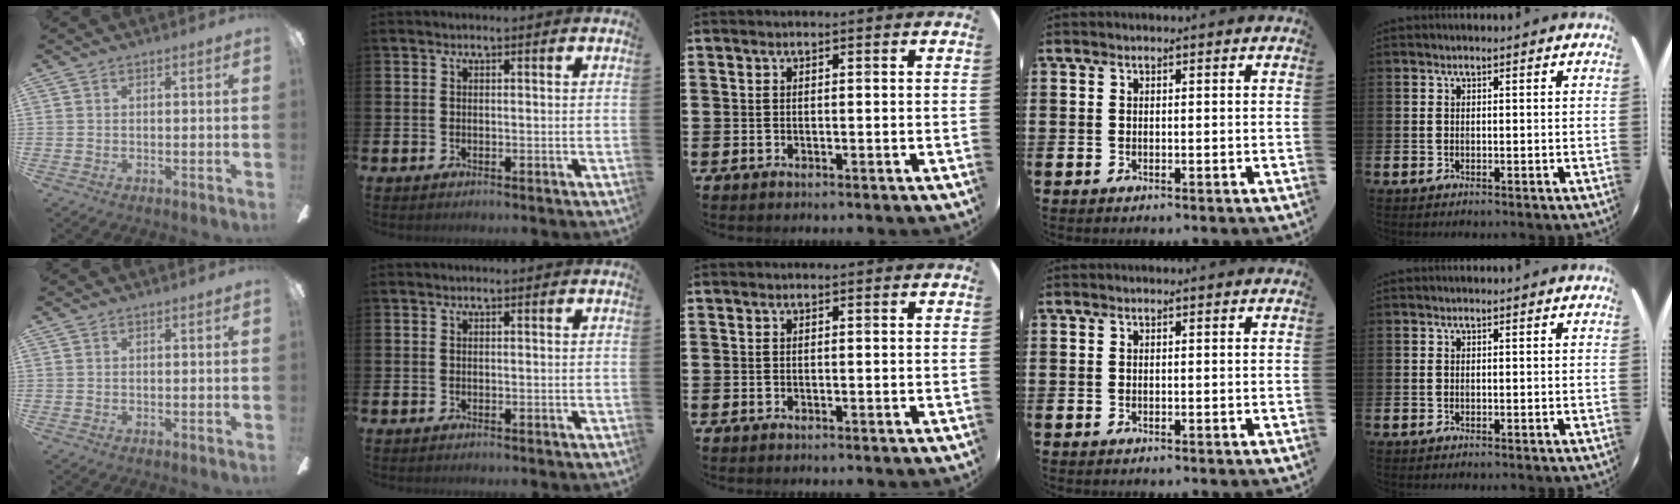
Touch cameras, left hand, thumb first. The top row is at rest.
{}